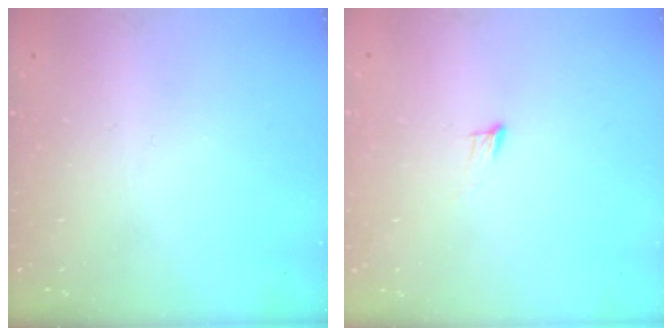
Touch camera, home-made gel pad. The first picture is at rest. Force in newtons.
{"total": 4.3, "press": 4.1, "slide": 1.0}